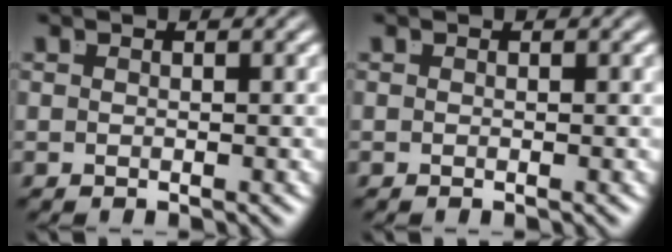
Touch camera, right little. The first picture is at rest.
{"total": 0.0}